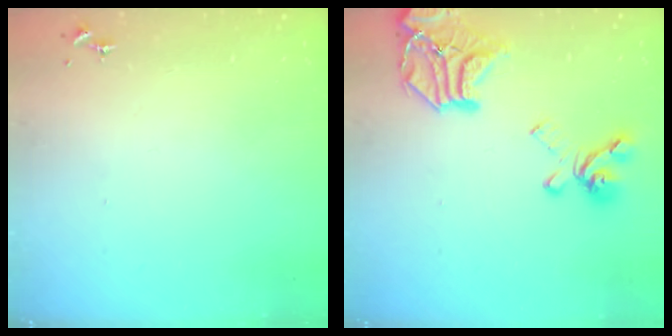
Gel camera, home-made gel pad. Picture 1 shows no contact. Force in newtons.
{"total": 20.3, "press": 20.2, "slide": 2.2}